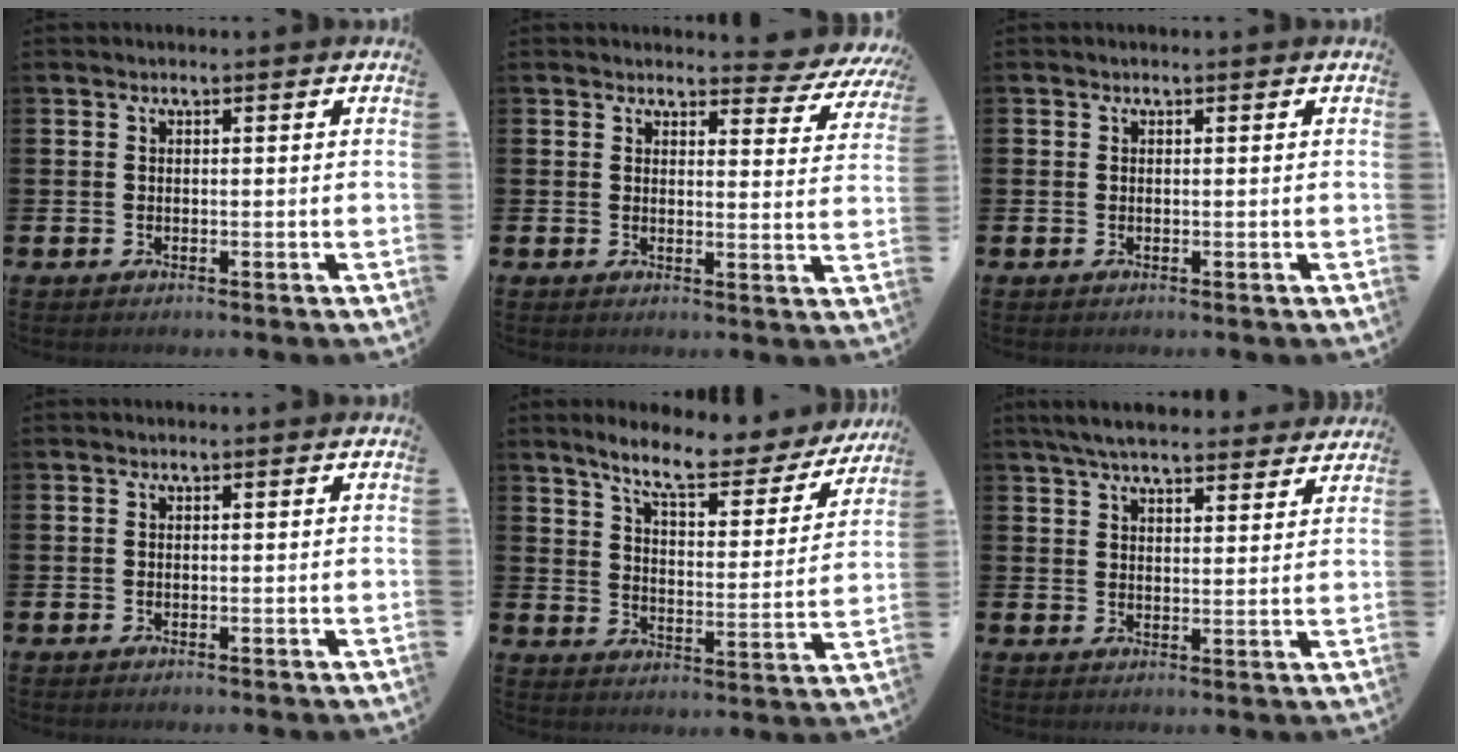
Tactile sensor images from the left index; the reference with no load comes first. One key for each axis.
{"total": 3.3, "fx": 3.0, "fy": 1.1, "fz": 0.6, "tx": -0.002, "ty": -0.028, "tz": 0.046}
{"total": 0.0}
{"total": 0.0}
{"total": 8.8, "fx": 7.8, "fy": 1.7, "fz": 3.6, "tx": -0.091, "ty": -0.050, "tz": 0.132}
{"total": 6.2, "fx": 5.8, "fy": 1.1, "fz": 1.8, "tx": -0.049, "ty": -0.022, "tz": 0.106}